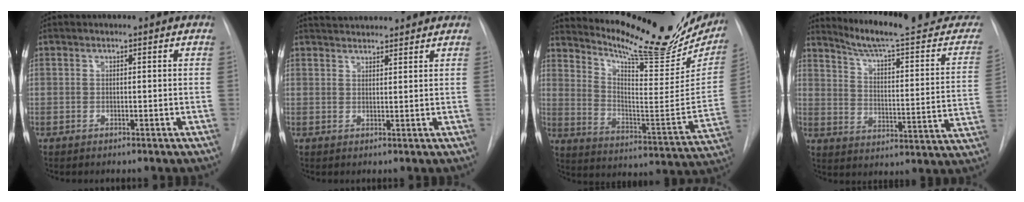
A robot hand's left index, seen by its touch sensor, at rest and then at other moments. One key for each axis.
{"total": 6.1, "fx": 5.8, "fy": 0.8, "fz": 1.5, "tx": -0.026, "ty": 0.031, "tz": 0.085}
{"total": 24.5, "fx": 21.4, "fy": 4.6, "fz": 11.0, "tx": -0.172, "ty": -0.072, "tz": 0.291}
{"total": 23.3, "fx": 21.3, "fy": 1.7, "fz": 9.3, "tx": -0.123, "ty": -0.077, "tz": 0.275}